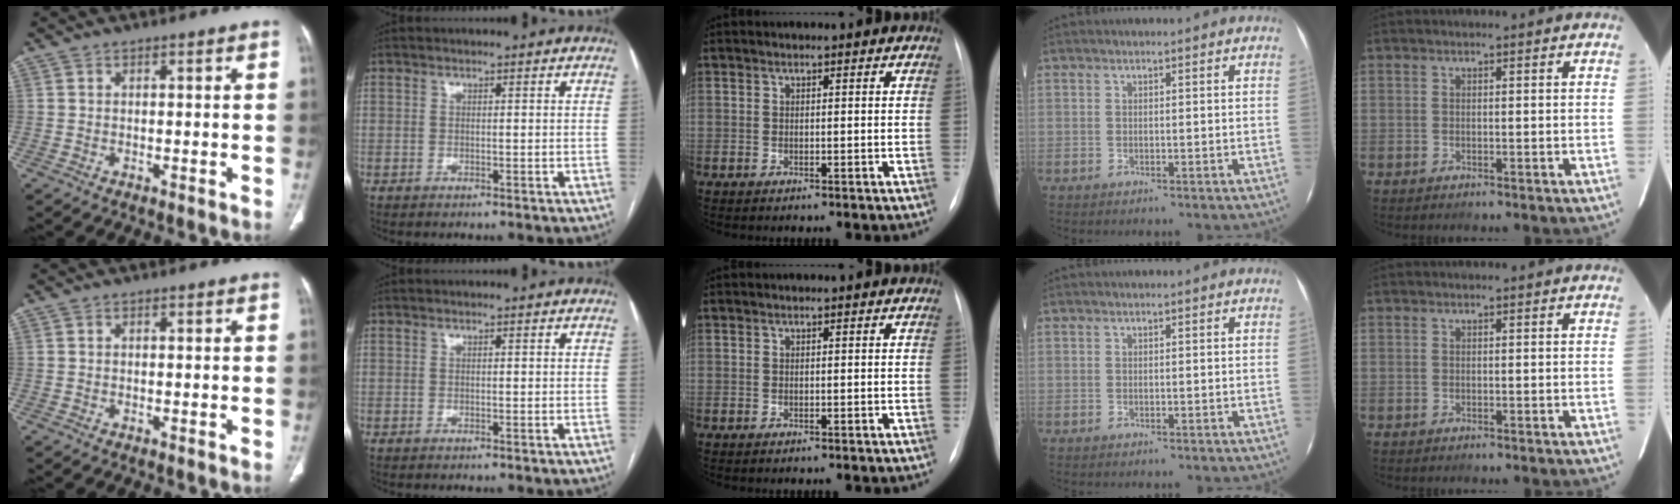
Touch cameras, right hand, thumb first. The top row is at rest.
{}